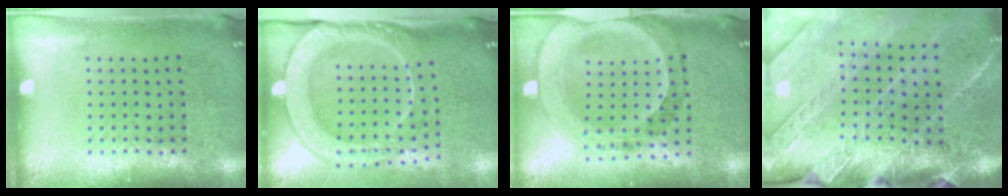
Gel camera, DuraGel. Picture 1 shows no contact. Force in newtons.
{"total": 2.5, "press": 1.9, "slide": 1.6}
{"total": 1.5, "press": 1.5, "slide": 0.4}
{"total": 3.9, "press": 3.2, "slide": 2.2}